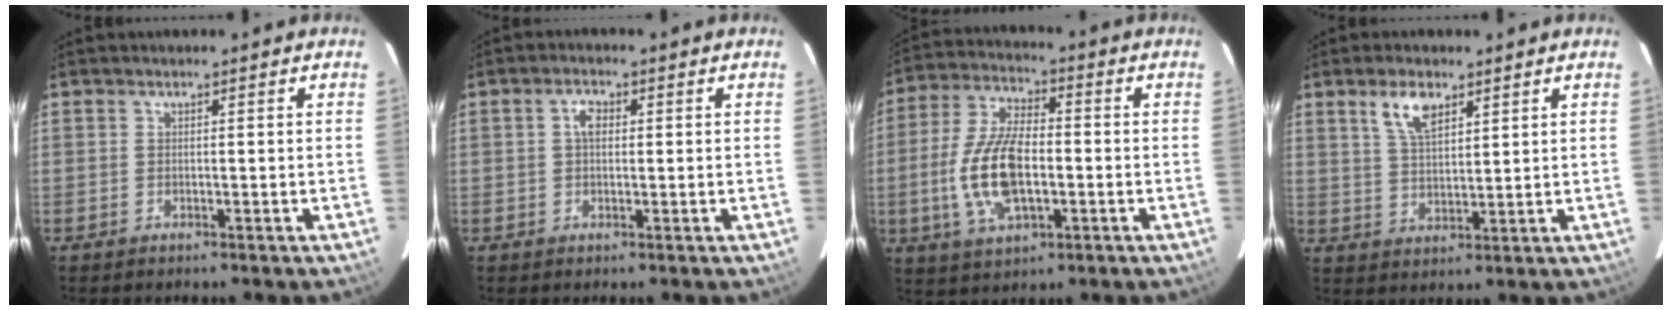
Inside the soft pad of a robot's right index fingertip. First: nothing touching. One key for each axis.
{"total": 2.6, "fx": 0.4, "fy": 1.6, "fz": 2.0, "tx": -0.036, "ty": 0.009, "tz": 0.007}
{"total": 14.1, "fx": -2.5, "fy": 6.6, "fz": 12.2, "tx": -0.257, "ty": 0.002, "tz": -0.044}
{"total": 6.3, "fx": 3.7, "fy": 2.8, "fz": 4.2, "tx": -0.079, "ty": 0.006, "tz": 0.073}